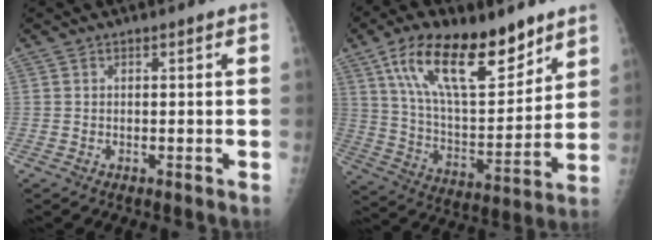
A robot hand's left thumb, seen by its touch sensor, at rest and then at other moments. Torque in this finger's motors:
{"motor_torque": [0.59, 0.57, 1.55, -1.23, 0.18]}